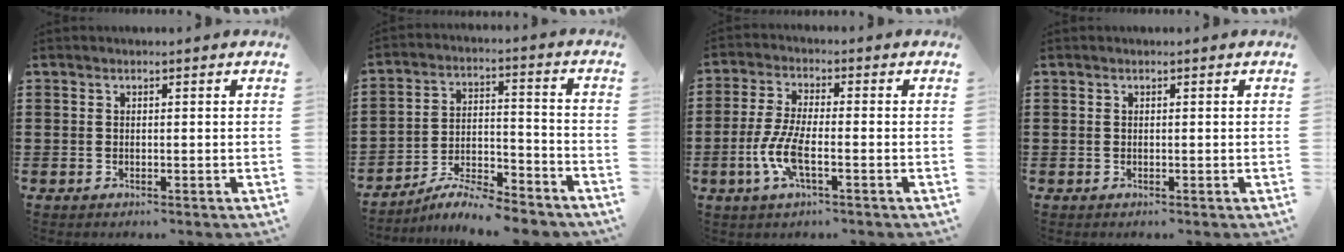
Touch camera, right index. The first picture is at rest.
{"total": 7.1, "force": [-6.6, 0.8, 2.6], "torque": [-0.042, 0.007, -0.125]}
{"total": 6.3, "force": [-2.3, 1.8, 5.6], "torque": [-0.133, -0.012, -0.049]}
{"total": 0.0}